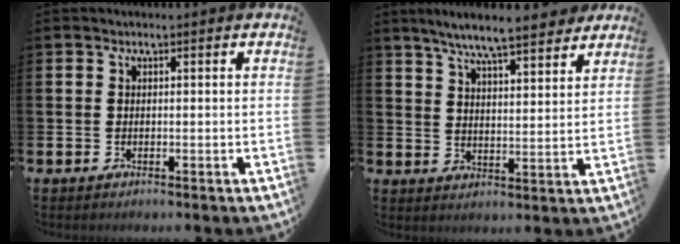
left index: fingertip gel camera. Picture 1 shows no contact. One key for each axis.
{"total": 7.8, "fx": 7.2, "fy": 0.8, "fz": 2.8, "tx": -0.067, "ty": -0.038, "tz": 0.126}